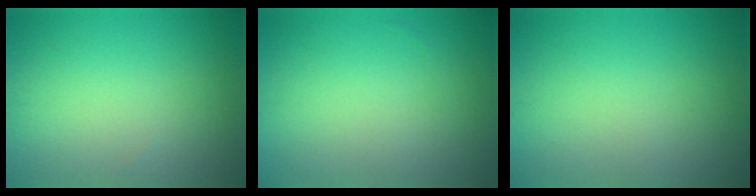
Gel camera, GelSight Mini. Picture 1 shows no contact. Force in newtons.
{"total": 0.0}
{"total": 0.0}